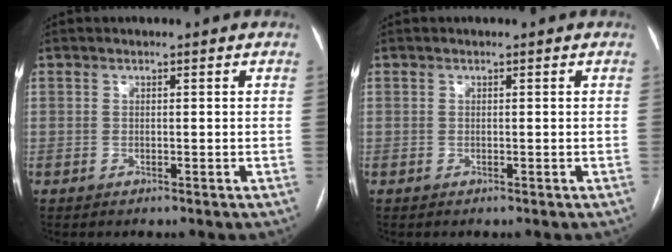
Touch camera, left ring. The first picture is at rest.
{"total": 0.0}